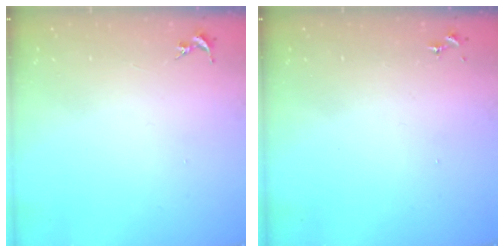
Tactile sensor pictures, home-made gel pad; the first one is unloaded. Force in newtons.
{"total": 0.0}